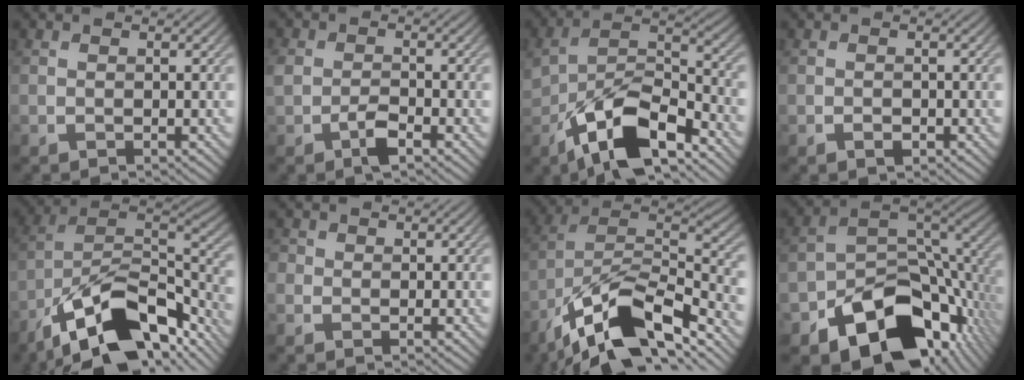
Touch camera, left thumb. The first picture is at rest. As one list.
[{"total": 3.2, "force": [-1.6, 1.8, 2.2], "torque": [-0.048, -0.003, -0.032]}, {"total": 12.1, "force": [-6.5, 5.6, 8.5], "torque": [-0.169, -0.028, -0.118]}, {"total": 1.1, "force": [-0.6, 0.7, 0.6], "torque": [-0.008, -0.003, -0.010]}, {"total": 17.3, "force": [-11.2, 7.3, 11.1], "torque": [-0.218, -0.014, -0.200]}, {"total": 1.3, "force": [0.1, 1.3, 0.2], "torque": [-0.003, 0.001, -0.006]}, {"total": 16.2, "force": [-10.5, 6.0, 10.9], "torque": [-0.222, -0.008, -0.191]}, {"total": 15.0, "force": [-8.0, 9.2, 8.8], "torque": [-0.134, -0.028, -0.133]}]